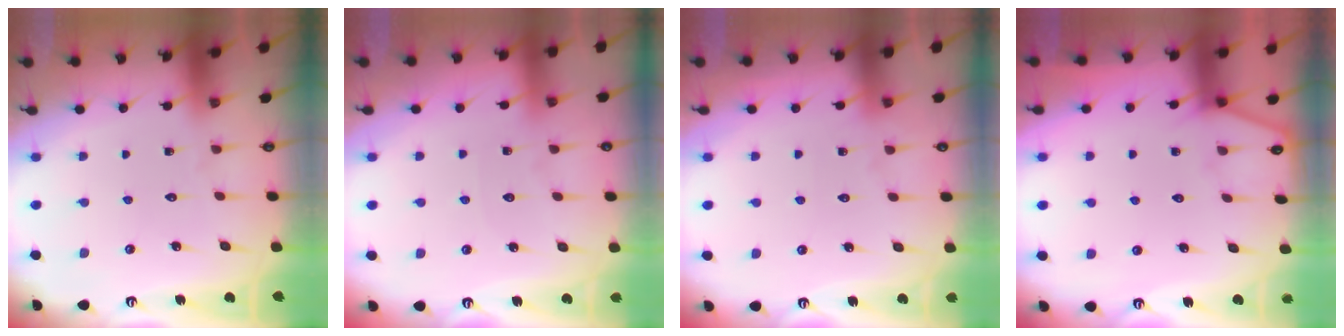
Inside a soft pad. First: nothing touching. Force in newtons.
{"total": 3.0, "press": 2.9, "slide": 0.4}
{"total": 4.6, "press": 4.5, "slide": 0.6}
{"total": 2.4, "press": 2.3, "slide": 0.4}